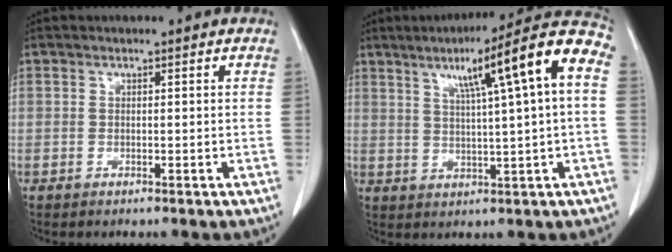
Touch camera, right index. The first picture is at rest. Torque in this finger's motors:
{"motor_torque": [1.34, 0.30, 0.59, 0.15]}